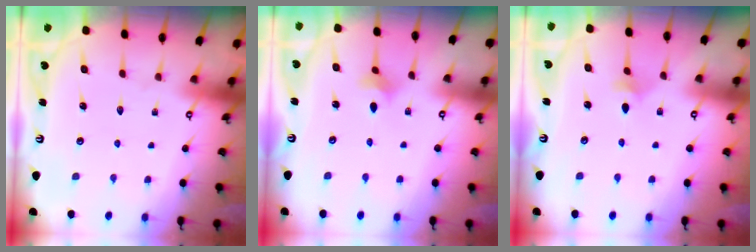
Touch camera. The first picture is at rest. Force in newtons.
{"total": 3.0, "press": 2.9, "slide": 0.5}
{"total": 3.3, "press": 3.2, "slide": 0.8}